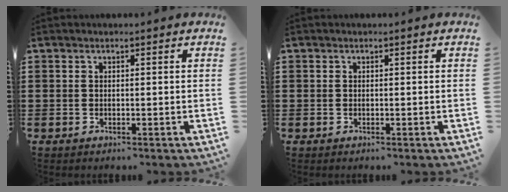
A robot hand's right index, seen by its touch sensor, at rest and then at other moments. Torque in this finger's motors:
{"motor_torque": [2.14, 0.00, 0.13, 0.01]}